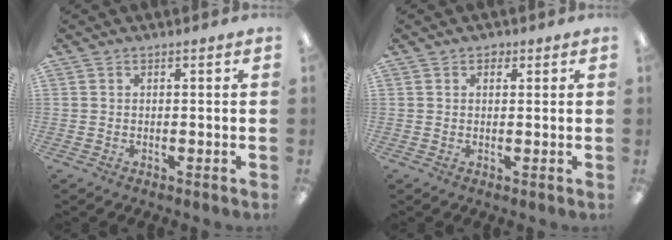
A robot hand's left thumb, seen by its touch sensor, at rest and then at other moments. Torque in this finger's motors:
{"motor_torque": [-0.41, -0.11, -0.12, -0.25, 0.00]}